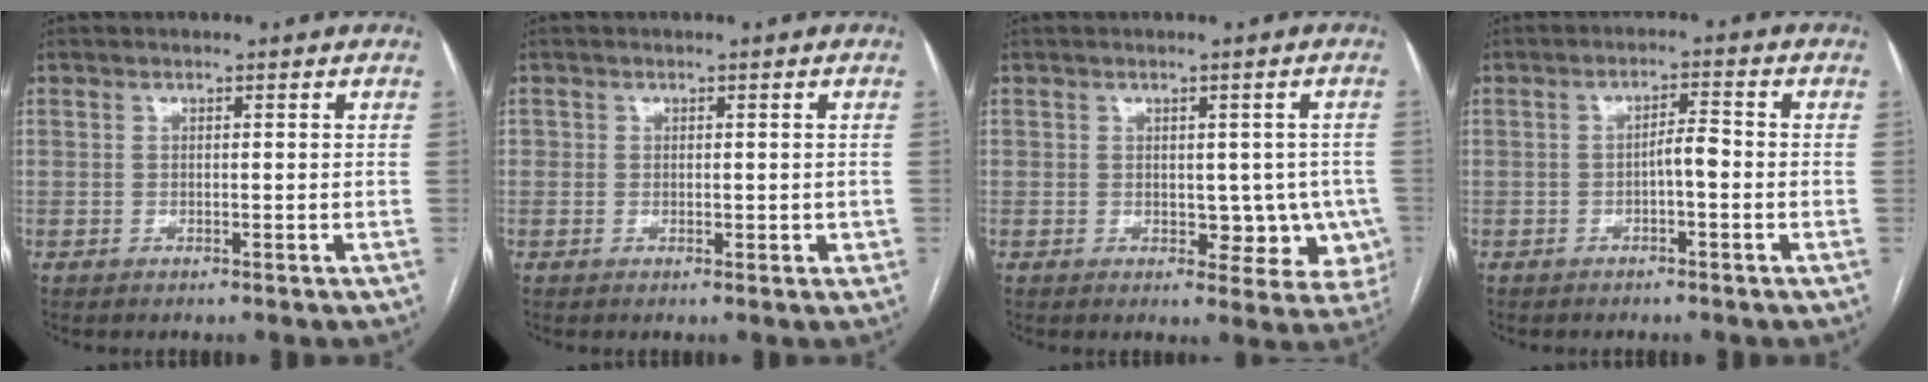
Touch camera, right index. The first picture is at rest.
{"total": 1.6, "force": [0.1, 1.4, 0.7], "torque": [-0.005, 0.007, 0.006]}
{"total": 6.3, "force": [-0.7, 4.4, 4.4], "torque": [-0.024, 0.016, 0.003]}
{"total": 2.8, "force": [-0.8, 0.6, 2.6], "torque": [-0.040, 0.006, -0.014]}